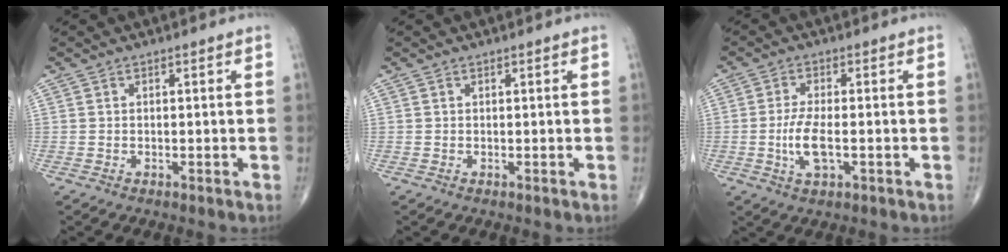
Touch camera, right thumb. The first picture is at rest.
{"total": 0.0}
{"total": 6.2, "force": [-1.3, 2.3, 5.7], "torque": [-0.122, -0.001, -0.023]}